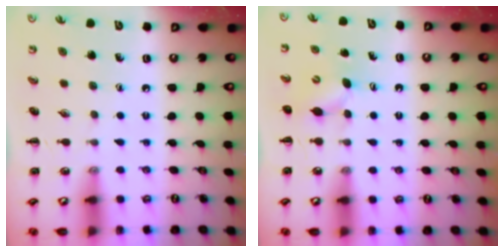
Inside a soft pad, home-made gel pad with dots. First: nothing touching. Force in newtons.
{"total": 4.3, "press": 4.2, "slide": 0.8}